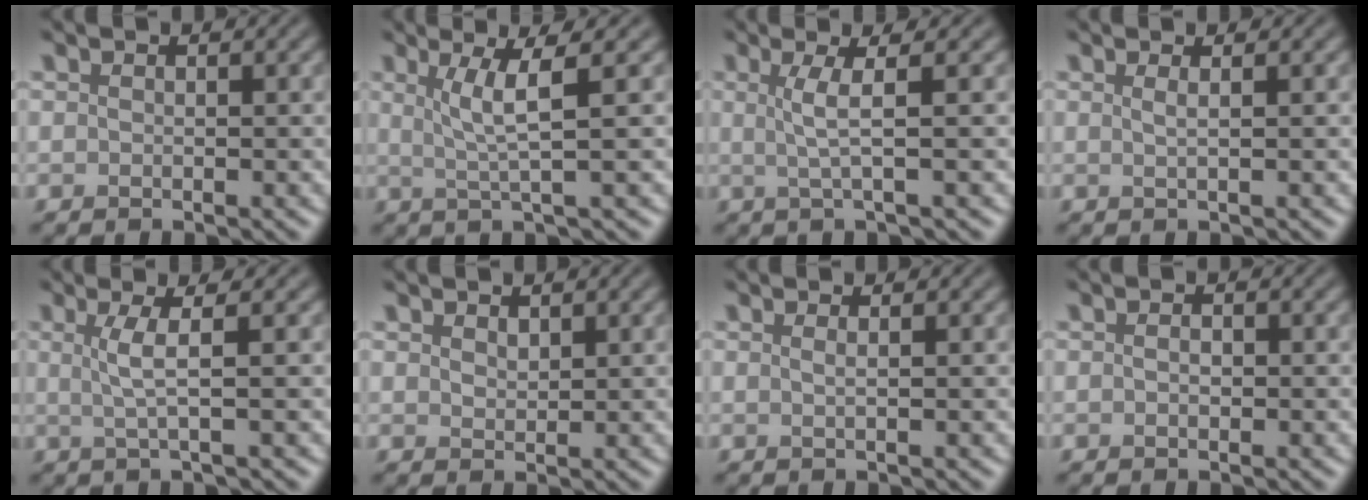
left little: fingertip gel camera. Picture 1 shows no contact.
{"total": 3.7, "force": [1.0, 0.4, 3.5], "torque": [-0.064, 0.000, 0.023]}
{"total": 3.0, "force": [0.4, 0.5, 2.9], "torque": [-0.054, 0.001, 0.006]}
{"total": 1.2, "force": [0.5, 0.5, 1.0], "torque": [-0.010, -0.001, -0.001]}
{"total": 2.9, "force": [0.5, 0.5, 2.8], "torque": [-0.053, 0.000, 0.007]}
{"total": 1.1, "force": [0.8, 0.6, 0.5], "torque": [-0.010, -0.001, 0.017]}
{"total": 0.9, "force": [0.3, 0.4, 0.8], "torque": [-0.007, 0.000, -0.001]}
{"total": 0.7, "force": [-0.1, 0.4, 0.6], "torque": [-0.011, 0.000, -0.002]}